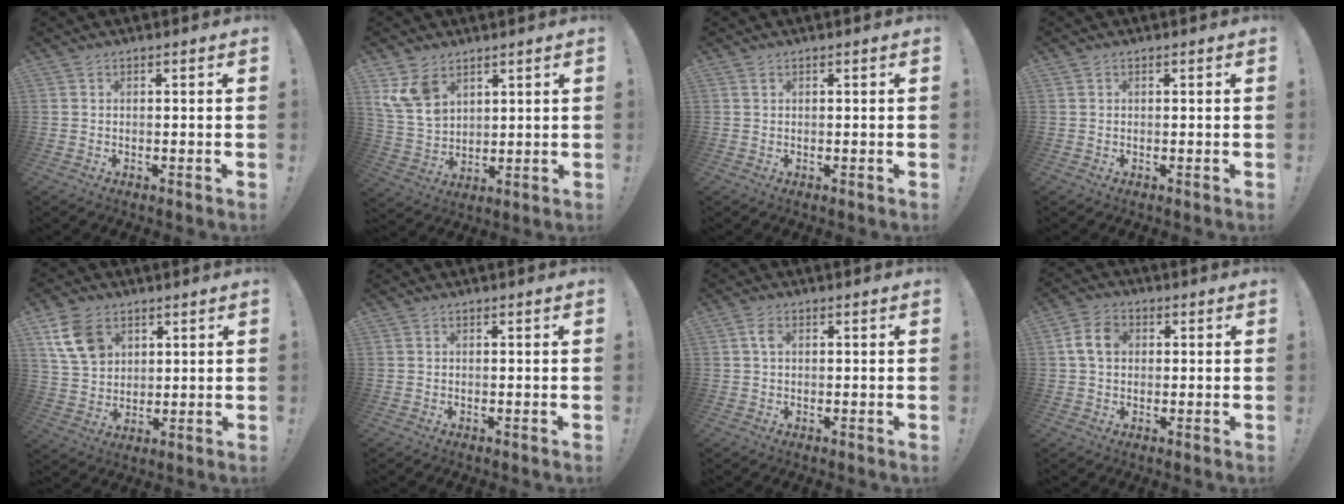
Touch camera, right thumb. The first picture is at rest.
{"total": 10.2, "force": [6.0, 6.6, 4.9], "torque": [-0.115, -0.025, 0.122]}
{"total": 0.8, "force": [0.4, 0.5, 0.4], "torque": [-0.006, 0.001, 0.007]}
{"total": 0.0}
{"total": 12.3, "force": [5.7, 9.0, 6.2], "torque": [-0.108, -0.014, 0.115]}
{"total": 0.0}
{"total": 2.5, "force": [0.6, 1.4, 1.9], "torque": [-0.036, 0.004, 0.009]}
{"total": 7.5, "force": [1.3, 5.5, 5.0], "torque": [-0.087, 0.013, 0.025]}